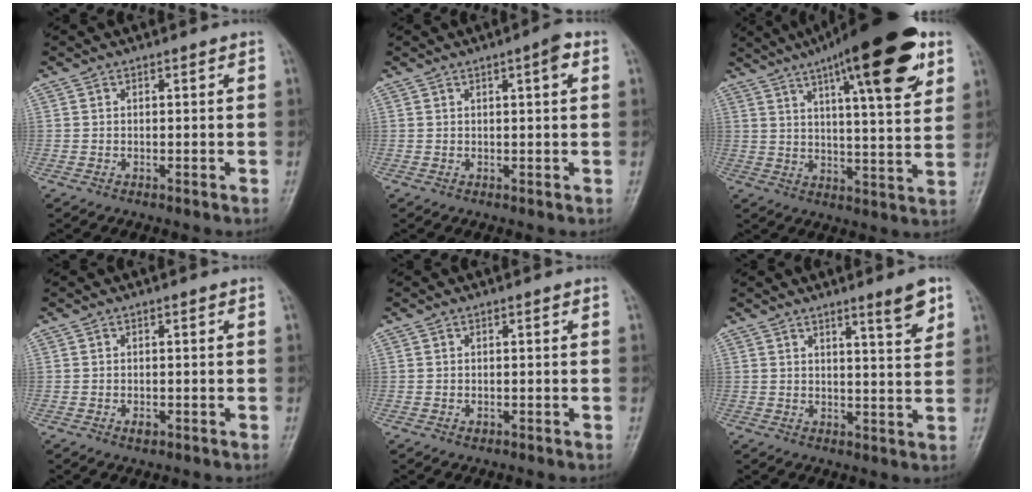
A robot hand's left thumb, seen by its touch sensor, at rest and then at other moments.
{"total": 3.1, "force": [1.3, 0.6, 2.8], "torque": [-0.037, 0.000, 0.016]}
{"total": 22.1, "force": [11.6, 5.5, 18.0], "torque": [-0.250, -0.021, 0.169]}
{"total": 1.3, "force": [-0.4, 0.8, 1.0], "torque": [-0.012, -0.002, -0.006]}
{"total": 0.7, "force": [-0.1, 0.5, 0.5], "torque": [-0.003, 0.000, 0.000]}
{"total": 6.1, "force": [3.8, 0.6, 4.7], "torque": [-0.062, -0.029, 0.057]}